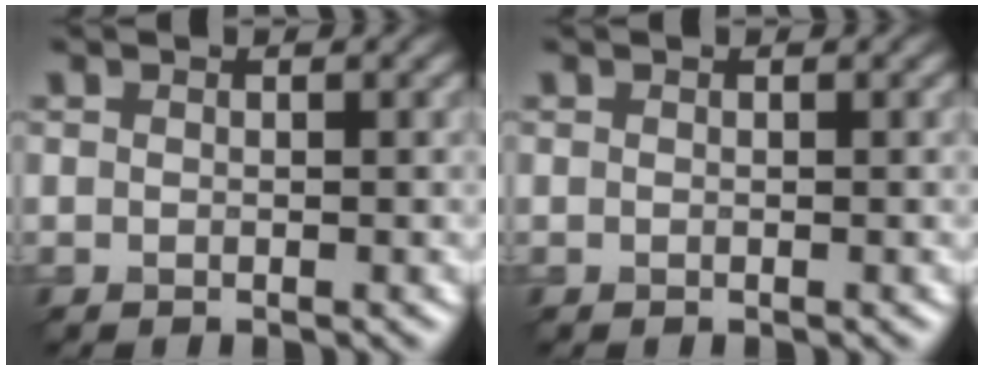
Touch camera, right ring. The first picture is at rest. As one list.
[{"total": 0.0}]